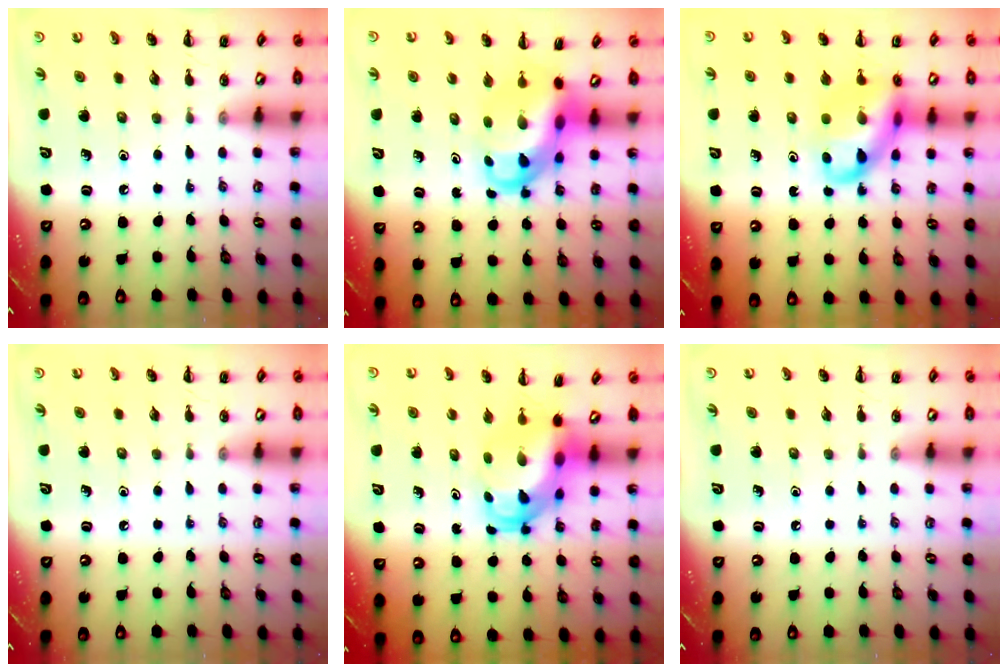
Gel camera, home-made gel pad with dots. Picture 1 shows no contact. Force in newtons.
{"total": 7.7, "press": 7.5, "slide": 2.0}
{"total": 14.3, "press": 13.8, "slide": 3.4}
{"total": 0.0}
{"total": 6.8, "press": 6.6, "slide": 1.4}
{"total": 0.0}